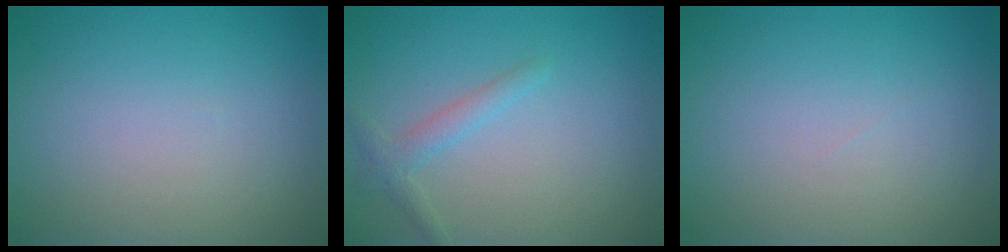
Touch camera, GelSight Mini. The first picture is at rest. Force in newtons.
{"total": 1.6, "press": 1.6, "slide": 0.1}
{"total": 0.0}